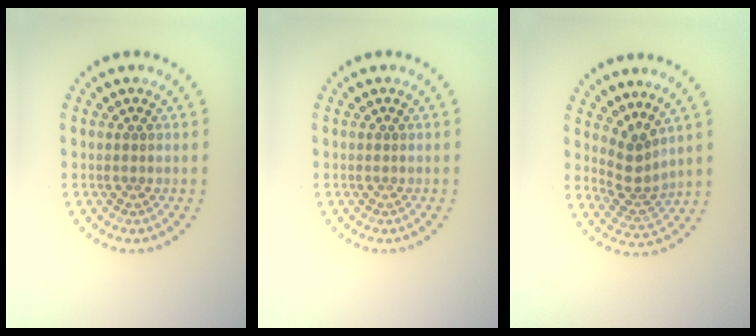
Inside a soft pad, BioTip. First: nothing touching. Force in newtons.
{"total": 0.0}
{"total": 2.7, "press": 1.9, "slide": 1.9}